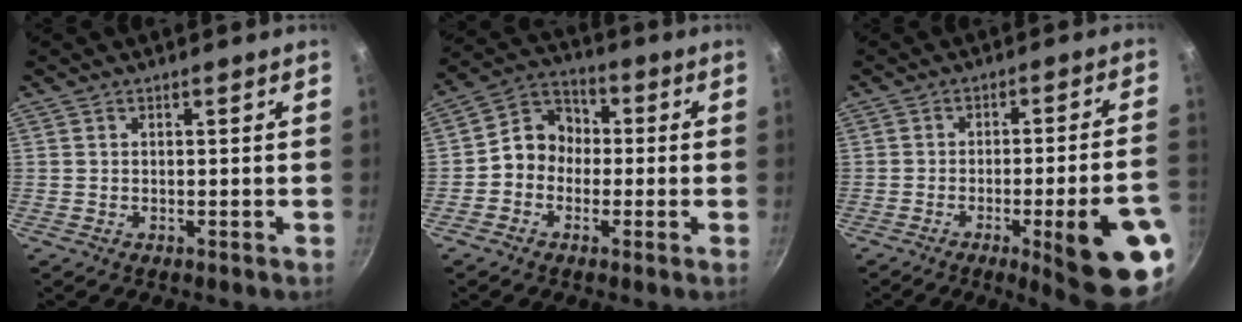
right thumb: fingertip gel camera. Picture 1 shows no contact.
{"total": 8.3, "force": [-1.0, 7.2, 3.9], "torque": [-0.028, 0.032, -0.039]}
{"total": 17.1, "force": [-6.5, 2.8, 15.6], "torque": [-0.184, 0.030, -0.080]}